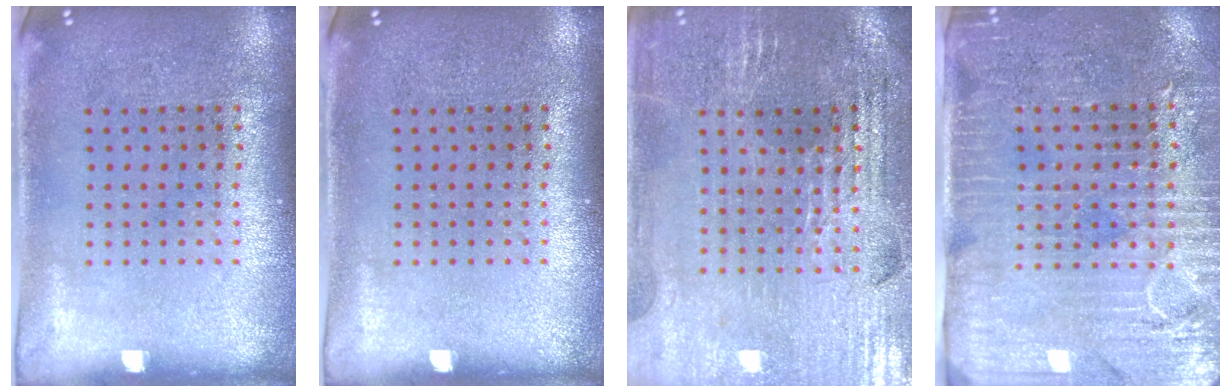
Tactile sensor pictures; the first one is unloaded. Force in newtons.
{"total": 0.0}
{"total": 2.9, "press": 2.8, "slide": 0.5}
{"total": 3.6, "press": 3.3, "slide": 1.6}